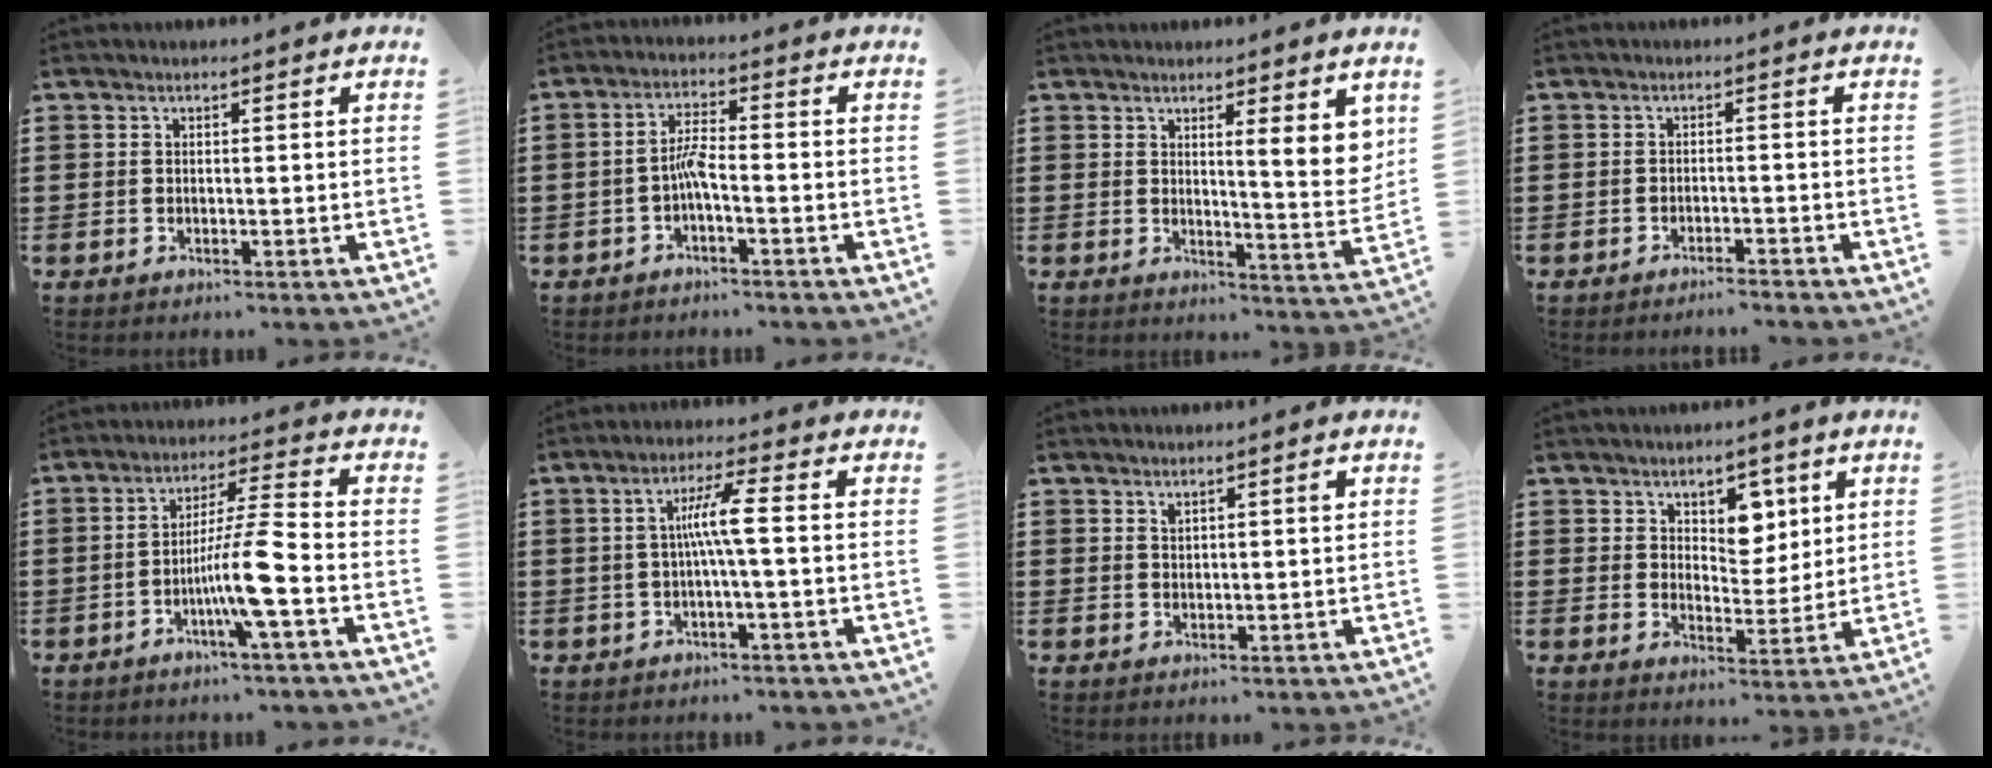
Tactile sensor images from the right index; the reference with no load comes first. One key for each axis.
{"total": 3.7, "fx": -1.5, "fy": 0.4, "fz": 3.4, "tx": -0.071, "ty": 0.003, "tz": -0.031}
{"total": 6.1, "fx": 3.3, "fy": 1.1, "fz": 5.1, "tx": -0.073, "ty": -0.018, "tz": 0.049}
{"total": 1.6, "fx": -1.5, "fy": -0.2, "fz": 0.3, "tx": -0.006, "ty": 0.003, "tz": -0.032}
{"total": 8.7, "fx": -3.5, "fy": -0.1, "fz": 8.0, "tx": -0.146, "ty": -0.003, "tz": -0.068}
{"total": 5.5, "fx": 0.0, "fy": 0.1, "fz": 5.5, "tx": -0.105, "ty": 0.002, "tz": -0.008}
{"total": 1.3, "fx": 0.7, "fy": 0.3, "fz": 1.0, "tx": -0.020, "ty": 0.002, "tz": 0.012}
{"total": 5.5, "fx": 3.4, "fy": 3.8, "fz": 2.0, "tx": -0.035, "ty": -0.001, "tz": 0.056}